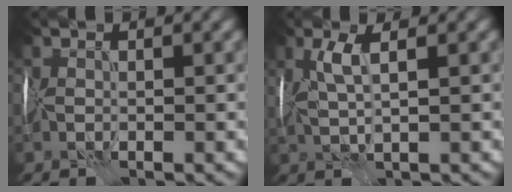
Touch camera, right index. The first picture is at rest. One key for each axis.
{"total": 2.8, "fx": 1.1, "fy": 0.4, "fz": 2.5, "tx": -0.057, "ty": 0.011, "tz": 0.023}